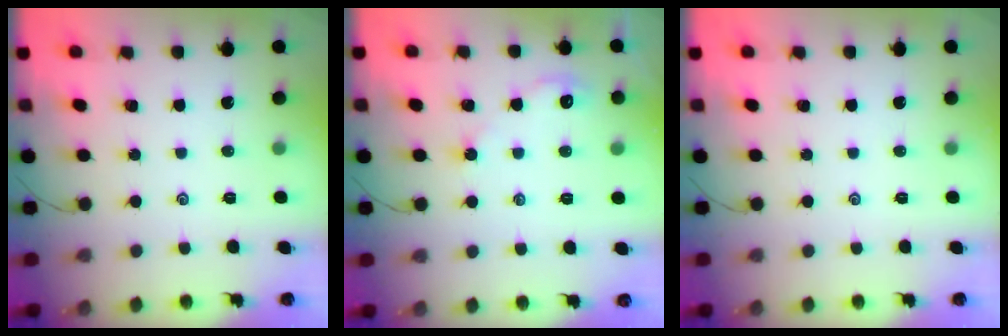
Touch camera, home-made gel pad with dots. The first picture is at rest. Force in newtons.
{"total": 2.5, "press": 2.5, "slide": 0.4}
{"total": 0.0}